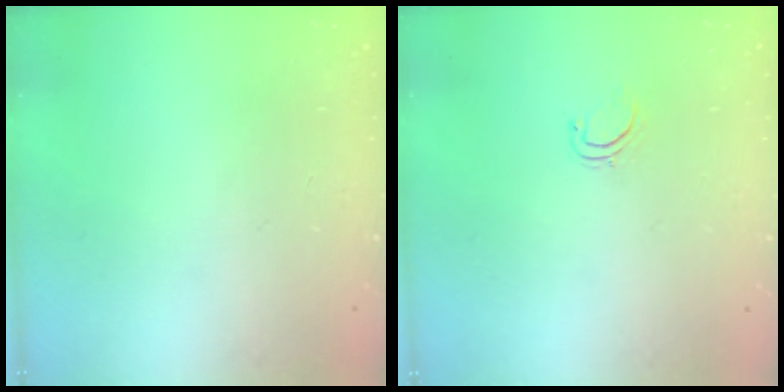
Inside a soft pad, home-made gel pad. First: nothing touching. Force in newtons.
{"total": 4.1, "press": 4.1, "slide": 0.7}